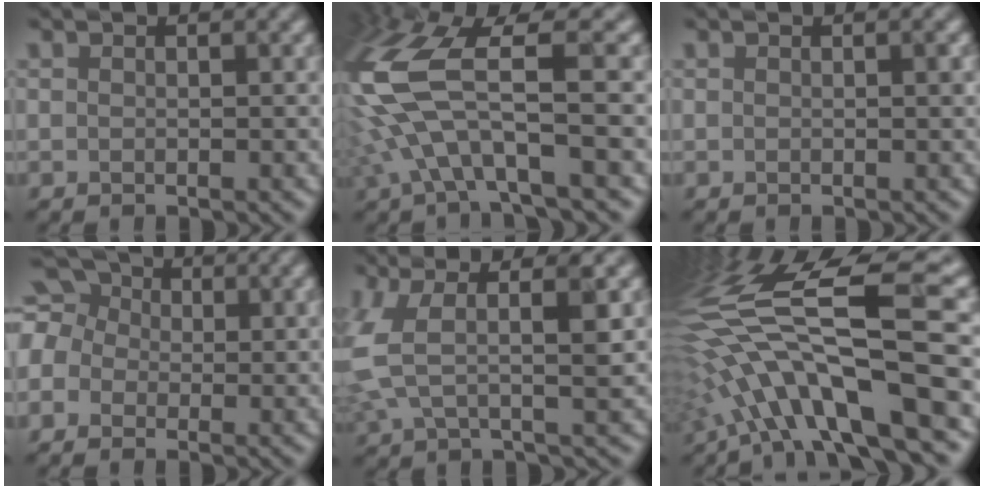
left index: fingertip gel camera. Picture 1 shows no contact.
{"total": 10.4, "force": [-0.3, 3.3, 9.8], "torque": [-0.230, -0.001, -0.011]}
{"total": 0.7, "force": [0.2, 0.1, 0.7], "torque": [-0.011, -0.001, 0.002]}
{"total": 6.5, "force": [1.0, 5.5, 3.3], "torque": [-0.074, 0.031, -0.027]}
{"total": 6.3, "force": [1.6, 2.2, 5.7], "torque": [-0.129, 0.005, 0.026]}
{"total": 14.7, "force": [-1.9, 4.1, 13.9], "torque": [-0.282, 0.014, -0.027]}